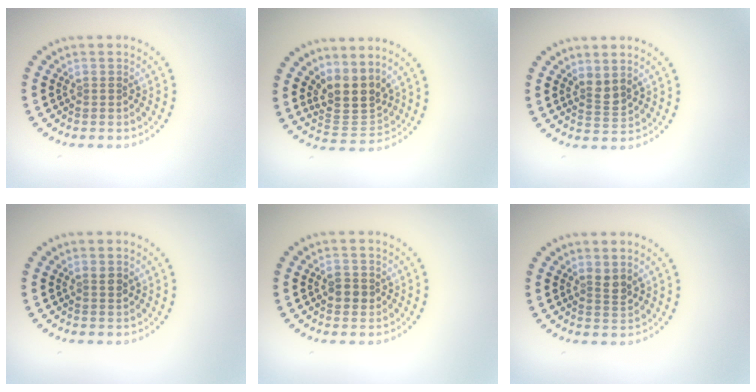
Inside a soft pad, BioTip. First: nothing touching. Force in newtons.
{"total": 3.9, "press": 3.2, "slide": 2.3}
{"total": 1.7, "press": 1.3, "slide": 1.2}
{"total": 0.8, "press": 0.7, "slide": 0.4}
{"total": 1.6, "press": 1.6, "slide": 0.2}
{"total": 1.3, "press": 1.0, "slide": 0.8}